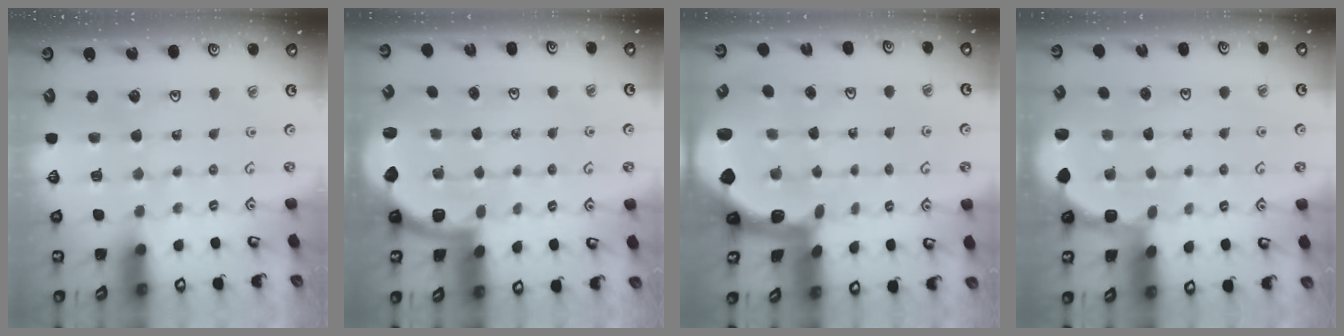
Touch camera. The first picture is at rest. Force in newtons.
{"total": 2.0, "press": 2.0, "slide": 0.5}
{"total": 2.7, "press": 1.7, "slide": 2.1}
{"total": 1.8, "press": 1.6, "slide": 0.7}